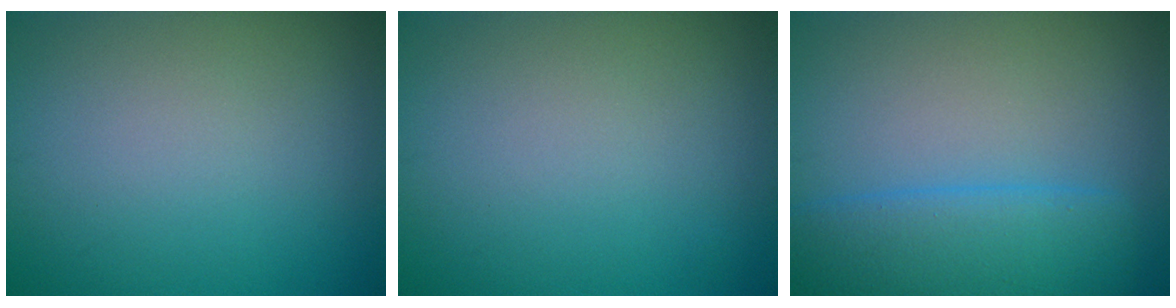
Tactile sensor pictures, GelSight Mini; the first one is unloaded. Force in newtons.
{"total": 0.0}
{"total": 5.5, "press": 5.5, "slide": 0.2}